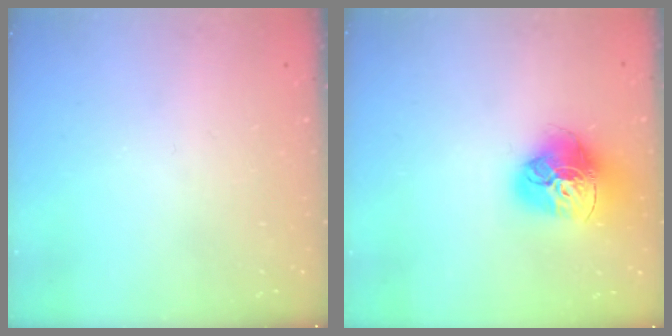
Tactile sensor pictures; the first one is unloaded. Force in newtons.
{"total": 17.8, "press": 17.8, "slide": 1.6}